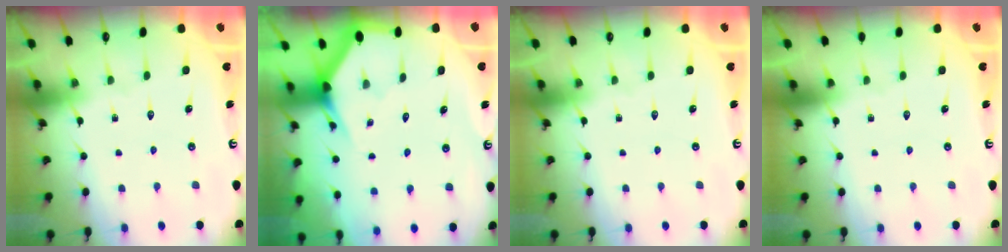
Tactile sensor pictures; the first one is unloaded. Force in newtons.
{"total": 2.7, "press": 2.7, "slide": 0.1}
{"total": 0.0}
{"total": 0.0}